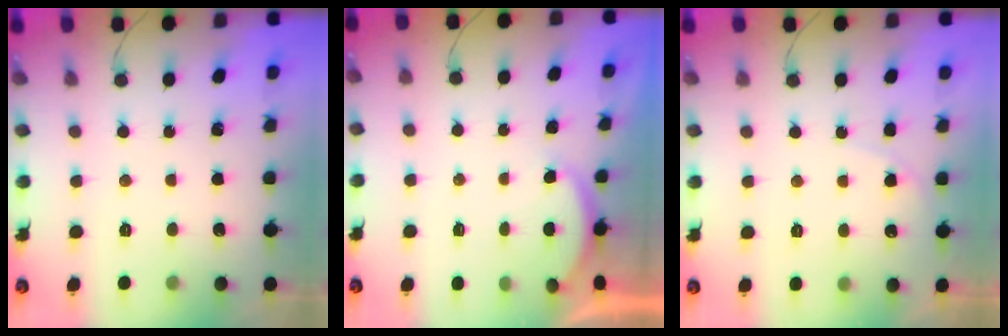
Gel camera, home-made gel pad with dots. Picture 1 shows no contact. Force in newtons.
{"total": 1.7, "press": 1.6, "slide": 0.6}
{"total": 5.5, "press": 5.5, "slide": 0.5}